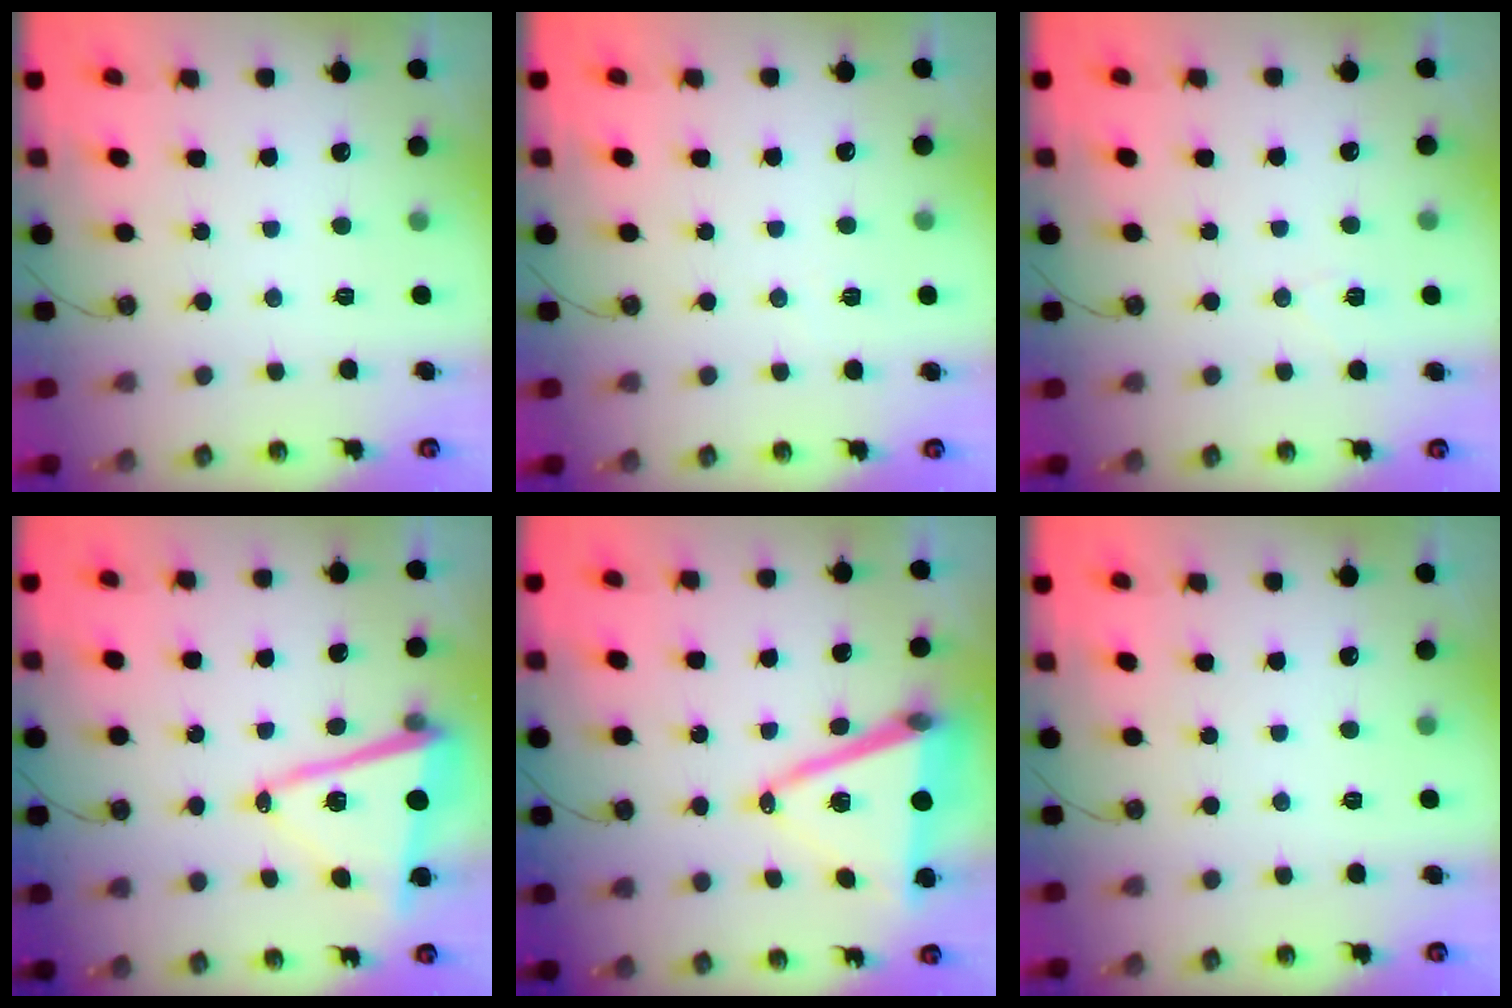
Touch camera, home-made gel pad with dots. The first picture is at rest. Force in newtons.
{"total": 4.9, "press": 3.8, "slide": 3.1}
{"total": 6.3, "press": 5.6, "slide": 2.9}
{"total": 13.0, "press": 12.9, "slide": 1.8}
{"total": 15.2, "press": 14.7, "slide": 3.9}
{"total": 0.0}